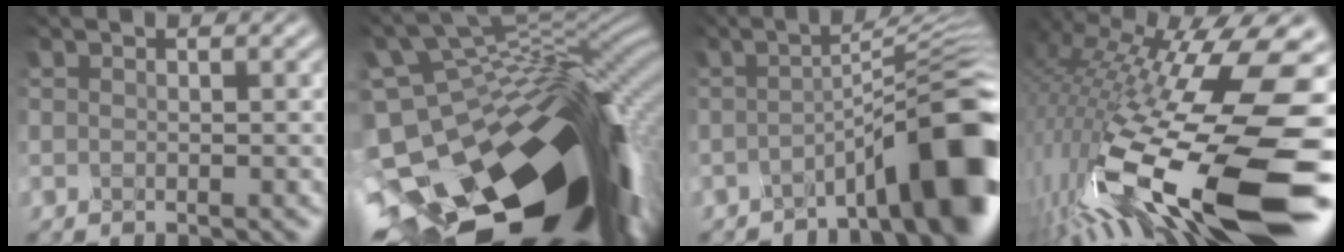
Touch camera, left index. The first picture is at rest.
{"total": 18.2, "force": [-7.5, 9.4, 13.7], "torque": [-0.227, 0.002, -0.131]}
{"total": 9.5, "force": [-4.6, 1.5, 8.2], "torque": [-0.088, 0.029, -0.078]}
{"total": 16.3, "force": [-3.0, 5.3, 15.2], "torque": [-0.282, -0.014, -0.054]}